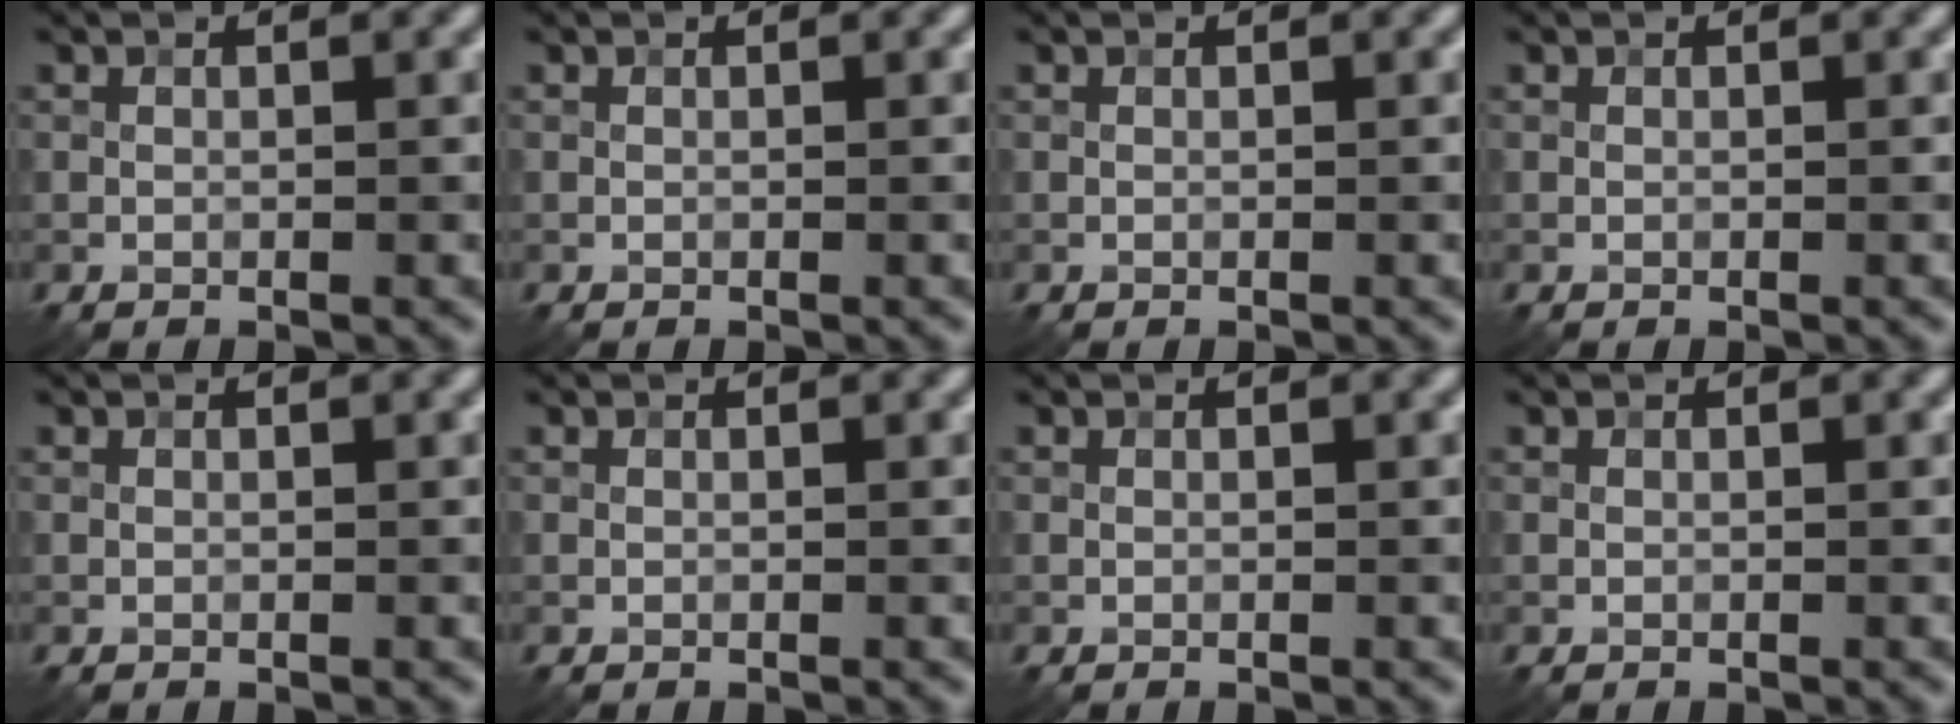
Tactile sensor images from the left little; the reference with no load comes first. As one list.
[{"total": 0.0}, {"total": 0.0}, {"total": 0.0}, {"total": 0.0}, {"total": 0.0}, {"total": 0.0}, {"total": 0.0}]